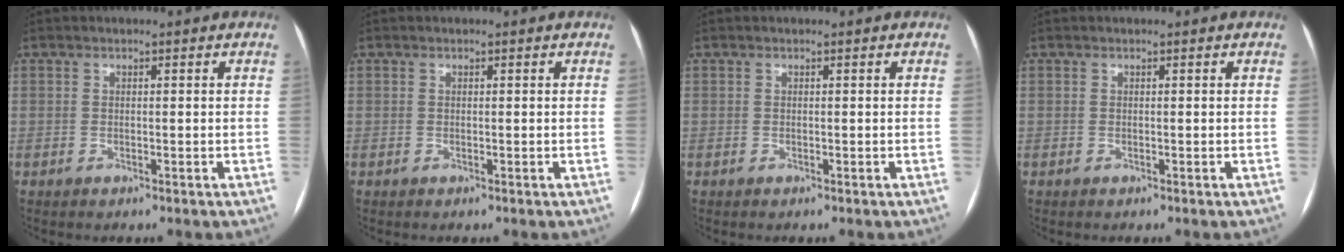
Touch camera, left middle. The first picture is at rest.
{"total": 0.0}
{"total": 0.0}
{"total": 0.0}